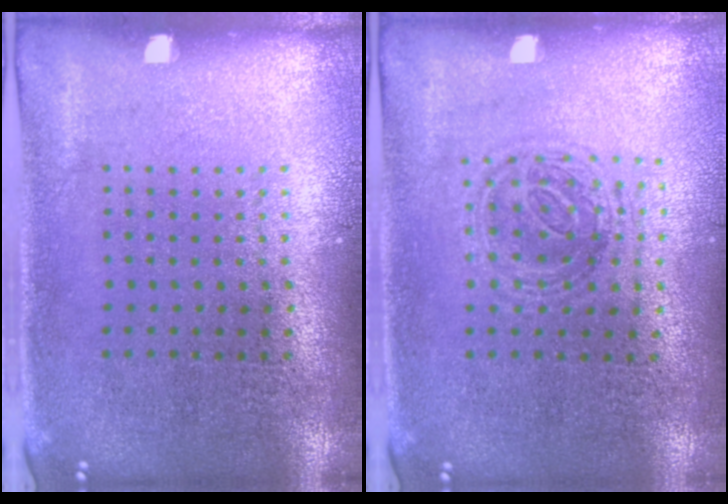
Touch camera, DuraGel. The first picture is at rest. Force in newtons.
{"total": 1.2, "press": 1.1, "slide": 0.5}